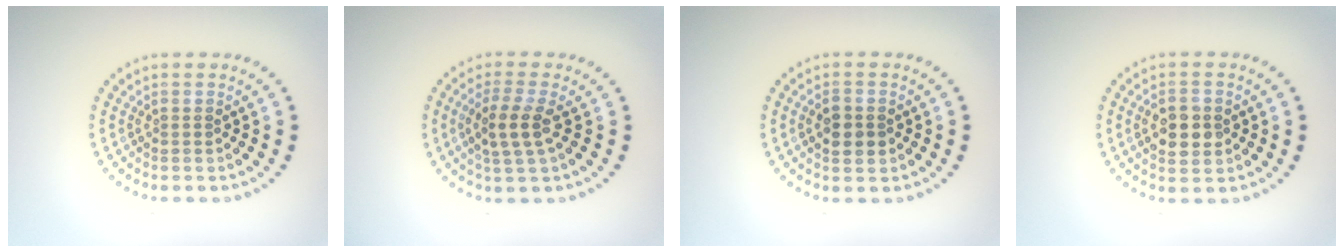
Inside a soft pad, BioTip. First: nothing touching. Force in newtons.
{"total": 3.0, "press": 2.6, "slide": 1.4}
{"total": 2.9, "press": 2.9, "slide": 0.1}
{"total": 3.6, "press": 3.5, "slide": 0.2}